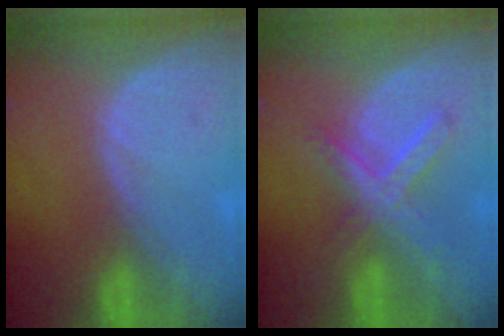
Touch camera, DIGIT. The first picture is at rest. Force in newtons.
{"total": 7.0, "press": 6.2, "slide": 3.3}